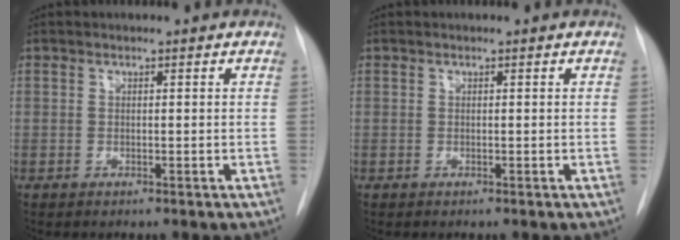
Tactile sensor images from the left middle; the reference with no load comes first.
{"total": 0.0}